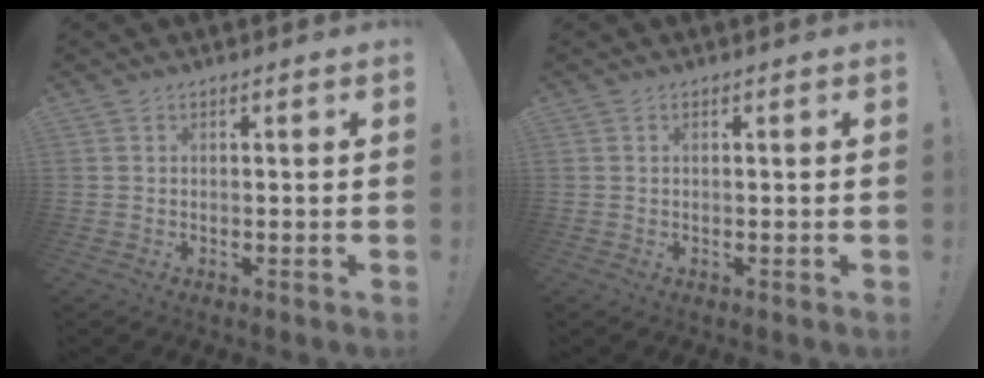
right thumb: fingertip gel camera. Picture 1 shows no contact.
{"total": 0.0}